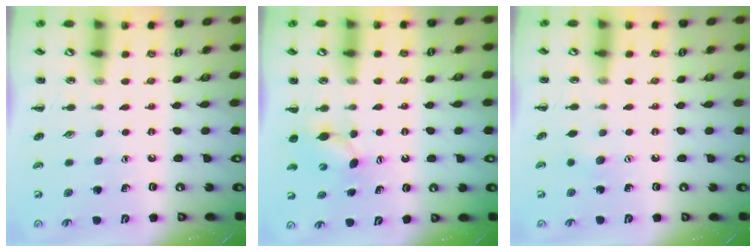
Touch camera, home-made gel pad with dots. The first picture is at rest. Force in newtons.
{"total": 3.6, "press": 3.5, "slide": 0.5}
{"total": 2.8, "press": 2.8, "slide": 0.7}